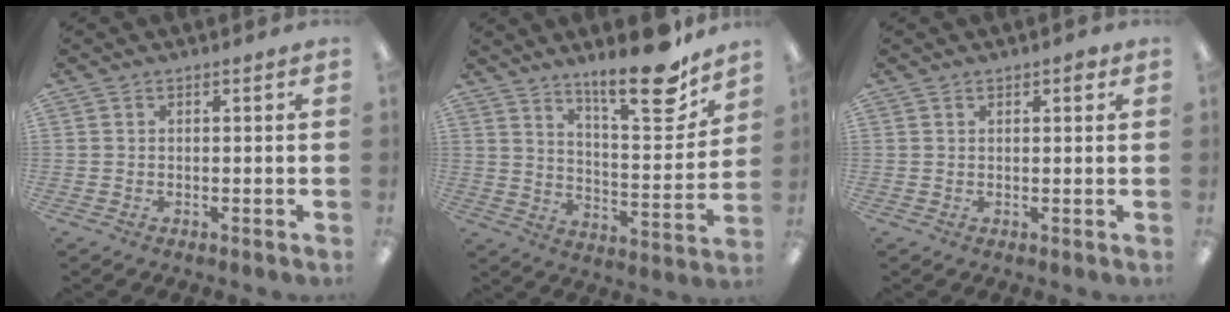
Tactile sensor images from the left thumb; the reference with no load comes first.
{"total": 17.4, "force": [13.4, 4.4, 10.2], "torque": [-0.153, -0.094, 0.218]}
{"total": 1.6, "force": [1.0, 0.7, 1.0], "torque": [-0.014, -0.001, 0.016]}